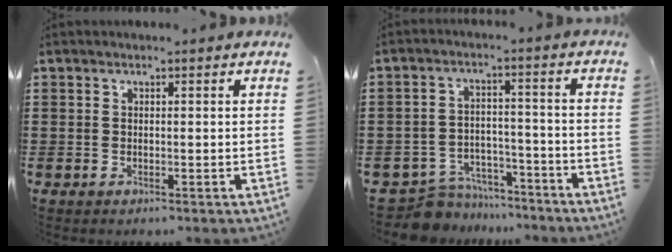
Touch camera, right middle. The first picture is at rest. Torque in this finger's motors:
{"motor_torque": [2.14, 0.00, -0.06, 0.00]}